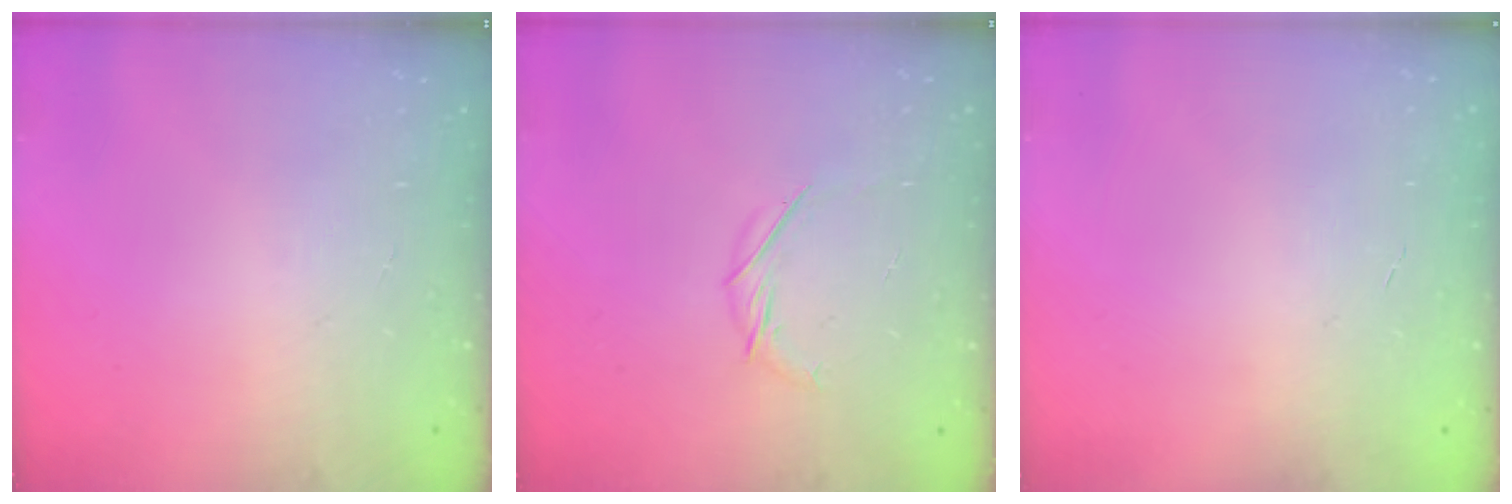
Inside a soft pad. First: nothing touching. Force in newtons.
{"total": 4.8, "press": 4.7, "slide": 1.1}
{"total": 0.0}